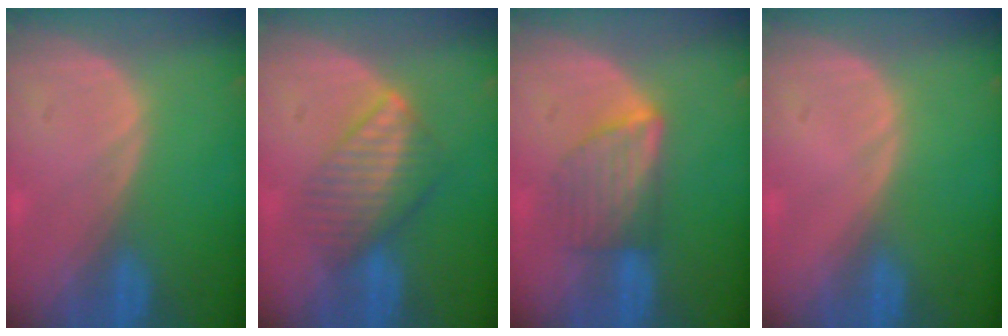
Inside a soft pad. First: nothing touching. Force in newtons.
{"total": 6.4, "press": 6.2, "slide": 1.7}
{"total": 5.9, "press": 5.7, "slide": 1.3}
{"total": 0.0}